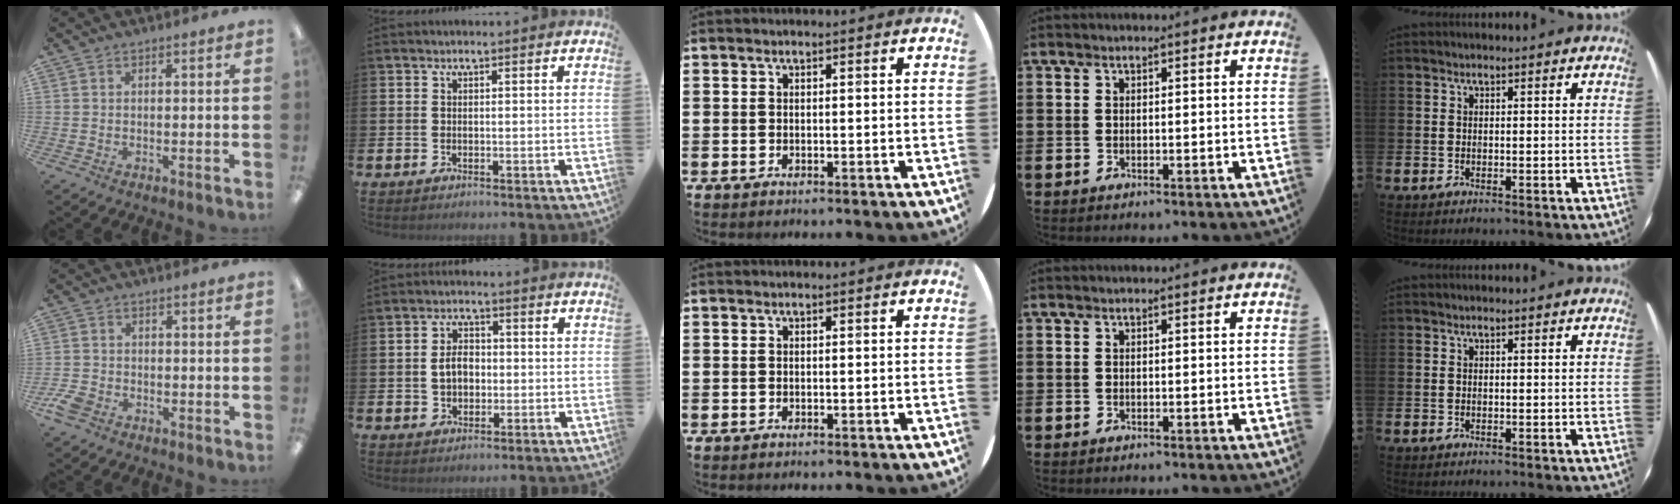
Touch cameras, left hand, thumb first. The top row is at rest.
{"thumb": {"total": 4.5, "force": [-3.0, 2.8, 1.9], "torque": [-0.043, 0.009, -0.056]}, "index": {"total": 3.8, "force": [-0.2, 2.8, 2.6], "torque": [-0.030, 0.001, -0.013]}}